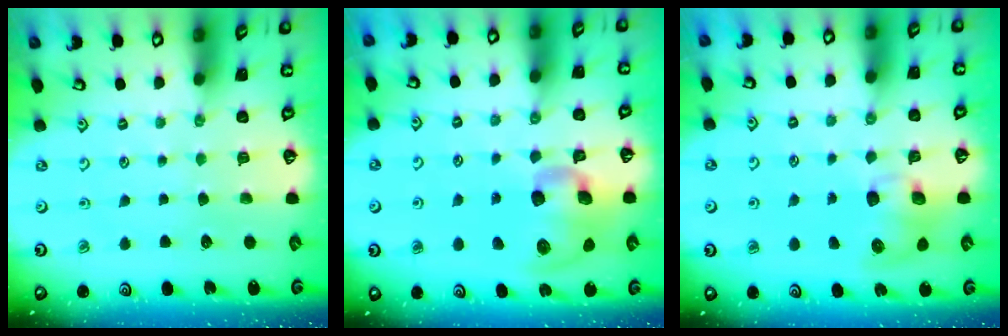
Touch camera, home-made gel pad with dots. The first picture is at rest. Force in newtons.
{"total": 14.3, "press": 14.1, "slide": 2.1}
{"total": 8.6, "press": 8.5, "slide": 1.1}